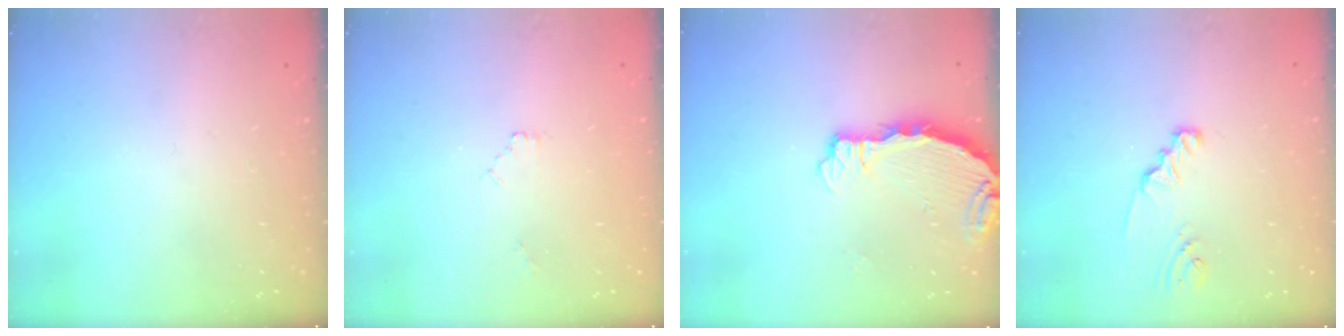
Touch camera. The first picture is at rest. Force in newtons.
{"total": 0.5, "press": 0.5, "slide": 0.2}
{"total": 3.8, "press": 3.7, "slide": 0.4}
{"total": 2.1, "press": 2.1, "slide": 0.2}